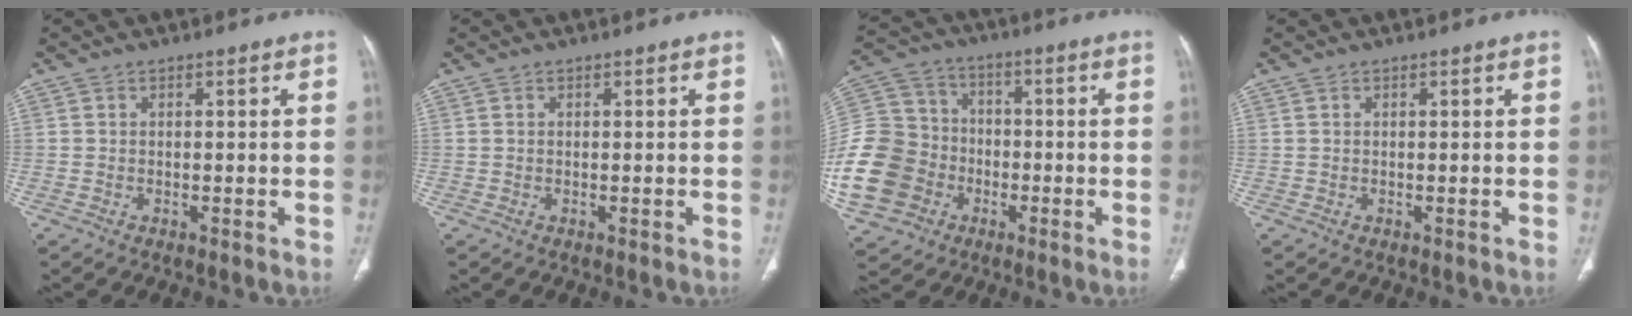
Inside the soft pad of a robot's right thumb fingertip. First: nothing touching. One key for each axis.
{"total": 0.0}
{"total": 22.4, "fx": -6.4, "fy": 18.8, "fz": 10.5, "tx": -0.253, "ty": 0.053, "tz": -0.109}
{"total": 0.0}